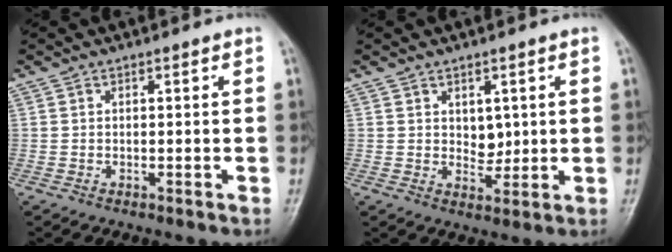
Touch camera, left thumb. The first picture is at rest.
{"total": 3.7, "force": [1.1, 2.6, 2.4], "torque": [-0.016, -0.012, 0.022]}